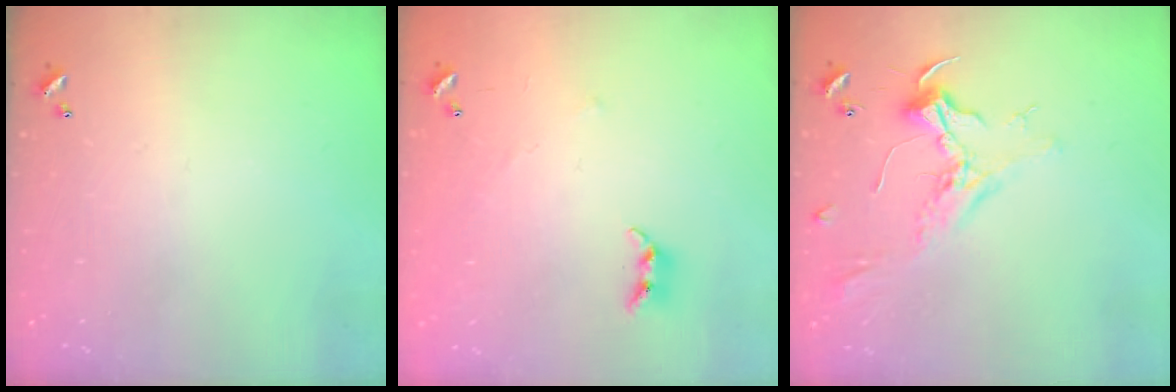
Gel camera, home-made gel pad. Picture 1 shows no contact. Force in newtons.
{"total": 5.1, "press": 5.1, "slide": 0.5}
{"total": 2.4, "press": 2.3, "slide": 0.8}